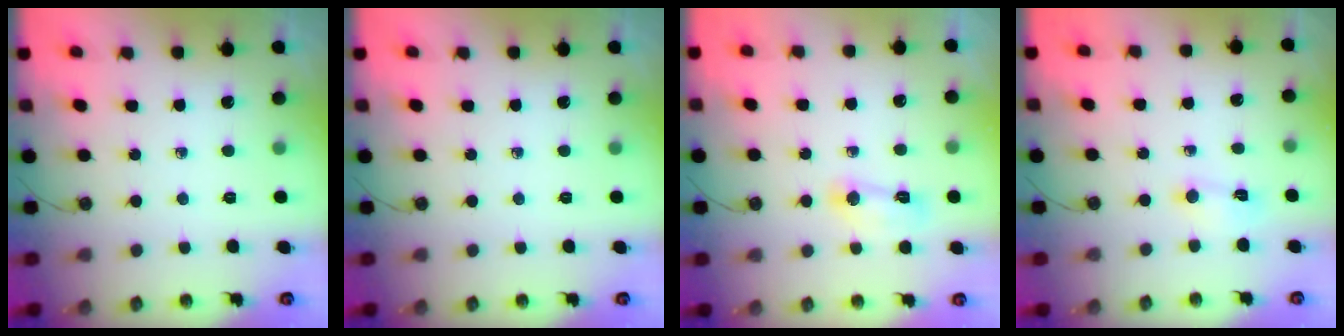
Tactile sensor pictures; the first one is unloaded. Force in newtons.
{"total": 0.0}
{"total": 5.5, "press": 5.4, "slide": 0.7}
{"total": 4.1, "press": 4.1, "slide": 0.6}